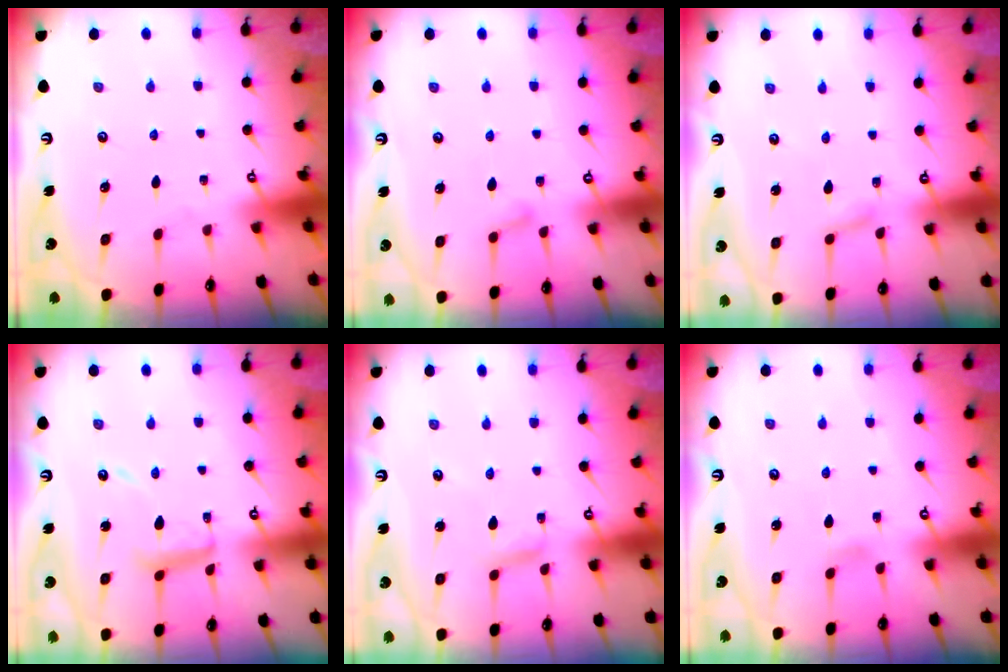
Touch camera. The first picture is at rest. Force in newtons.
{"total": 5.0, "press": 4.9, "slide": 0.5}
{"total": 1.7, "press": 1.7, "slide": 0.2}
{"total": 11.3, "press": 11.2, "slide": 1.0}
{"total": 2.3, "press": 2.3, "slide": 0.2}
{"total": 2.8, "press": 2.7, "slide": 0.5}